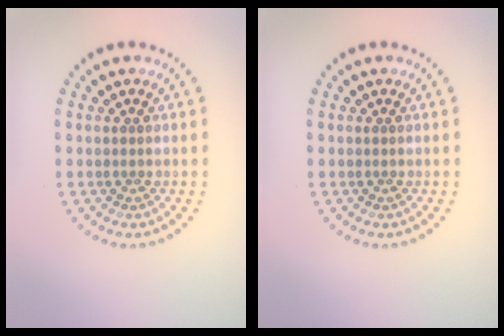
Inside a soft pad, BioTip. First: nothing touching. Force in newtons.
{"total": 0.0}